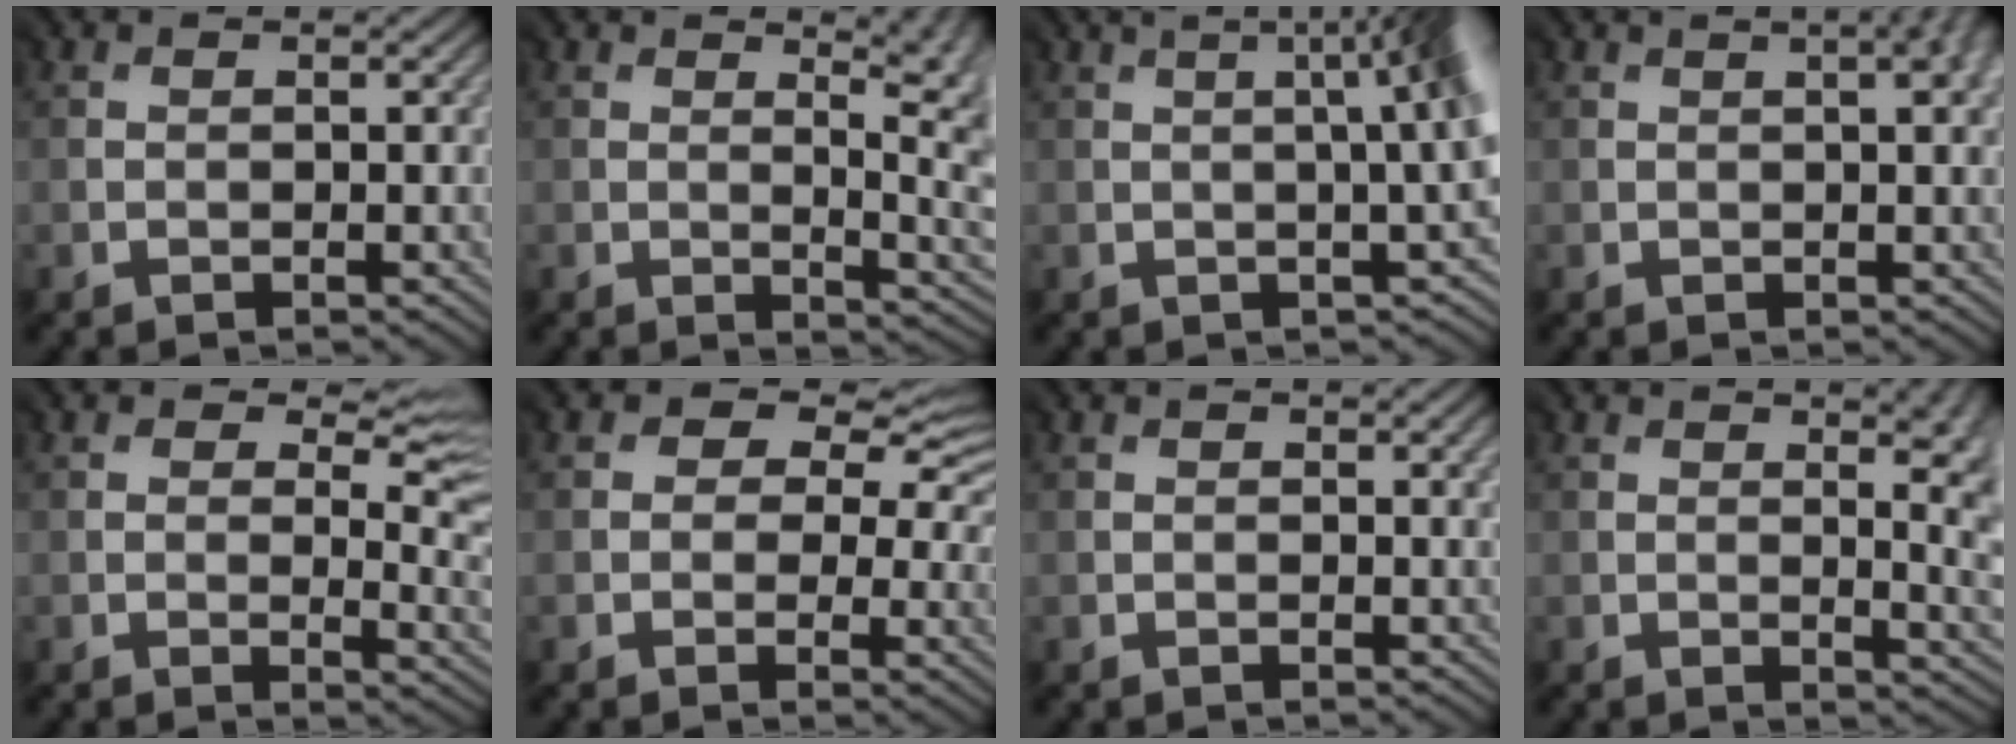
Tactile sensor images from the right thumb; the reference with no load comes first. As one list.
[{"total": 8.0, "force": [1.1, 3.2, 7.3], "torque": [-0.063, 0.016, 0.009]}, {"total": 9.4, "force": [0.9, 2.6, 9.0], "torque": [-0.058, 0.039, 0.000]}, {"total": 6.4, "force": [1.7, 2.5, 5.6], "torque": [-0.040, 0.022, 0.006]}, {"total": 7.3, "force": [2.6, 3.7, 5.7], "torque": [-0.085, -0.006, 0.045]}, {"total": 9.1, "force": [2.4, 5.8, 6.6], "torque": [-0.087, 0.001, 0.048]}, {"total": 0.8, "force": [0.3, 0.1, 0.8], "torque": [-0.015, 0.000, 0.003]}, {"total": 9.0, "force": [0.8, 3.9, 8.0], "torque": [-0.068, 0.005, 0.005]}]